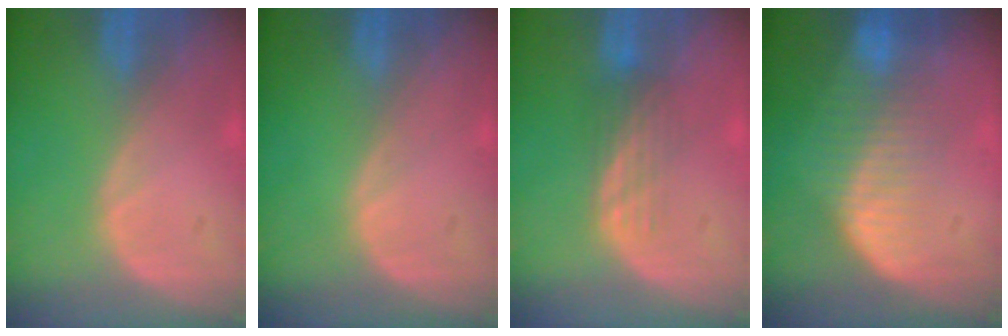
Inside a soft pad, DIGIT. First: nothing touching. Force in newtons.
{"total": 0.0}
{"total": 3.3, "press": 3.0, "slide": 1.5}
{"total": 7.5, "press": 6.7, "slide": 3.4}